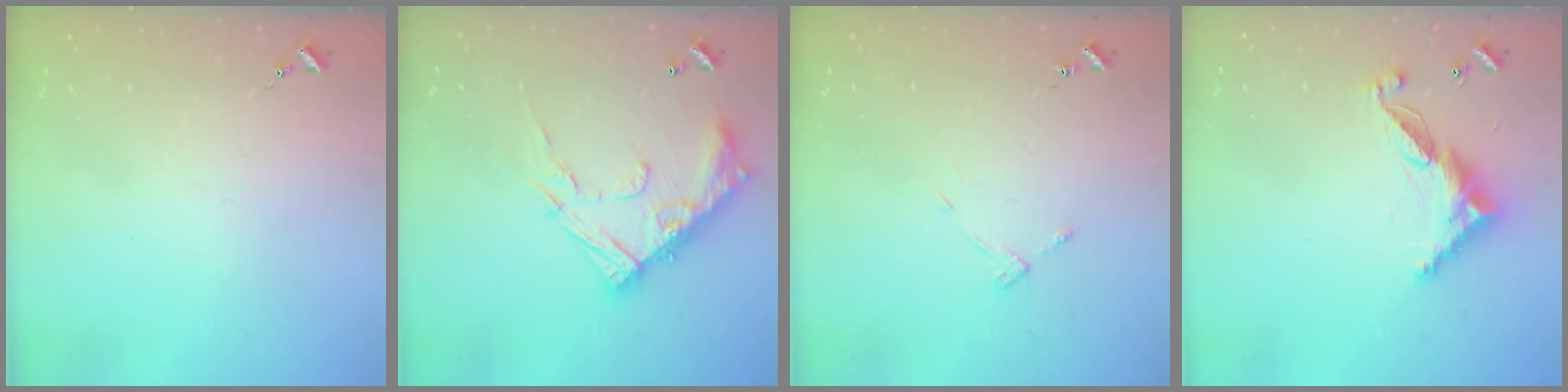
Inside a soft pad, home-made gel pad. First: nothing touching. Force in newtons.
{"total": 18.0, "press": 18.0, "slide": 1.4}
{"total": 4.8, "press": 4.7, "slide": 0.5}
{"total": 11.6, "press": 11.6, "slide": 0.3}